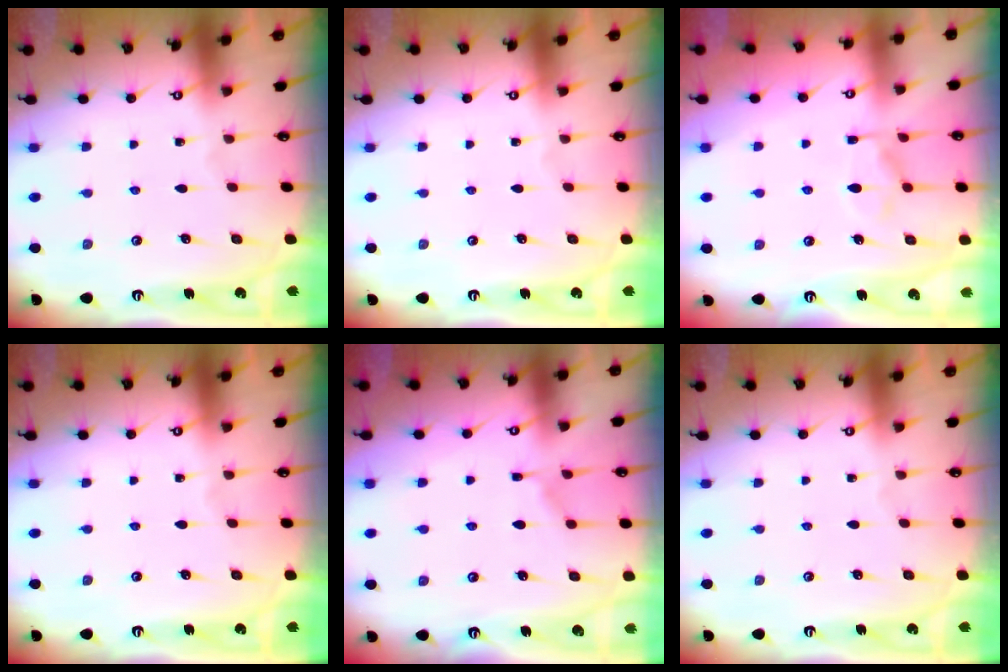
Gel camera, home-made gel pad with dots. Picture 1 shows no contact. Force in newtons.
{"total": 0.0}
{"total": 2.6, "press": 2.3, "slide": 1.2}
{"total": 0.0}
{"total": 6.0, "press": 5.9, "slide": 0.7}
{"total": 0.0}